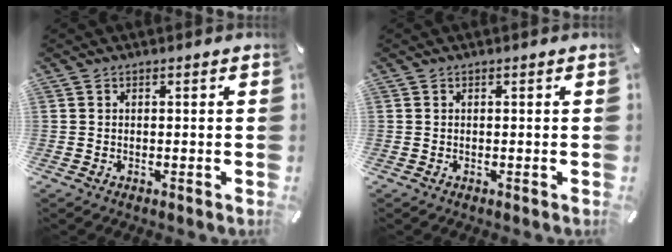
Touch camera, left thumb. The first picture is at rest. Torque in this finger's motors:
{"motor_torque": [0.00, 0.00, -0.09, 0.06, 0.00]}